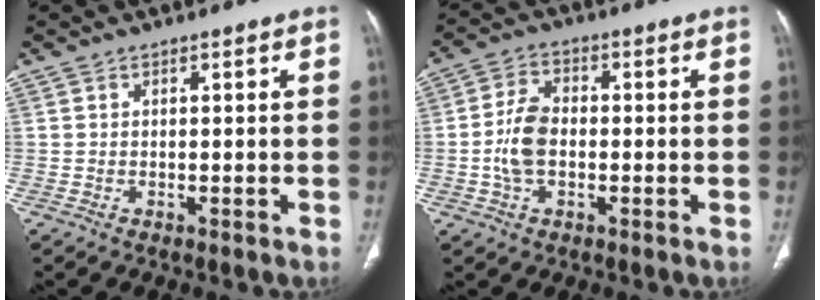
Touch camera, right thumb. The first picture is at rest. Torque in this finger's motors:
{"motor_torque": [1.23, 1.38, 0.72, -0.51, 0.09]}